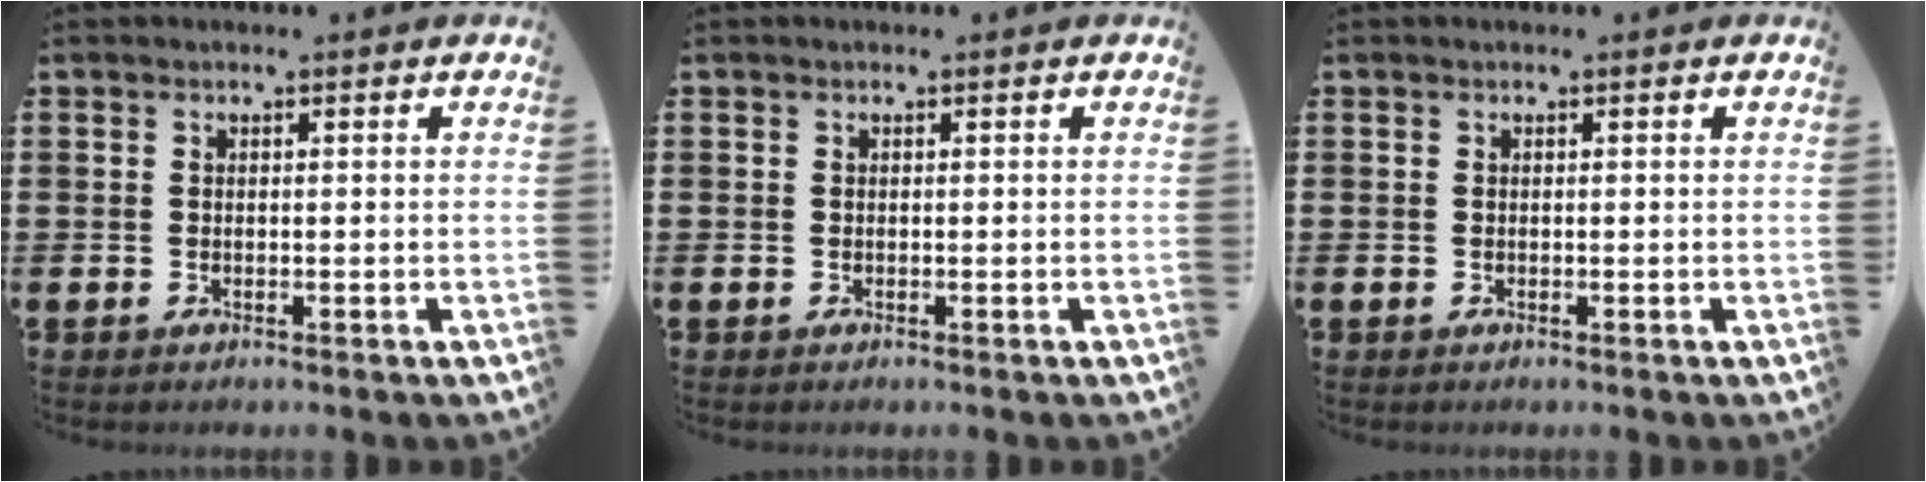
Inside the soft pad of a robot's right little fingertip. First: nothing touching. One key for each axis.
{"total": 0.0}
{"total": 0.0}